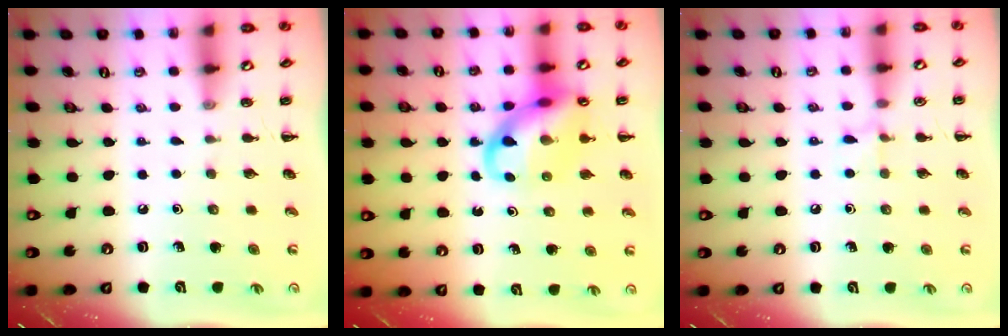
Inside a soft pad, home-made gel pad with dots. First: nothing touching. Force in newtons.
{"total": 14.2, "press": 14.0, "slide": 2.5}
{"total": 4.8, "press": 4.6, "slide": 1.6}